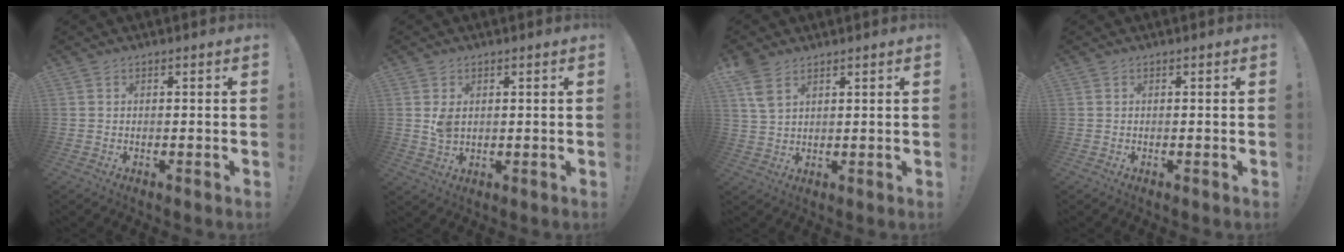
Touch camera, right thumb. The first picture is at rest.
{"total": 3.7, "force": [0.9, 2.4, 2.6], "torque": [-0.040, 0.000, 0.017]}
{"total": 6.2, "force": [3.8, 3.2, 3.8], "torque": [-0.066, -0.012, 0.075]}
{"total": 0.0}